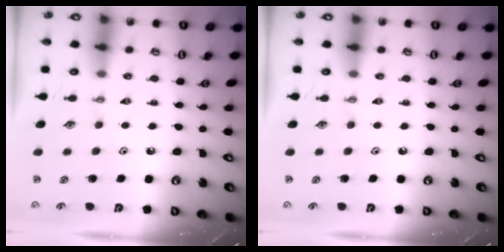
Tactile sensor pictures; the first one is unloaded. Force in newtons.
{"total": 0.0}